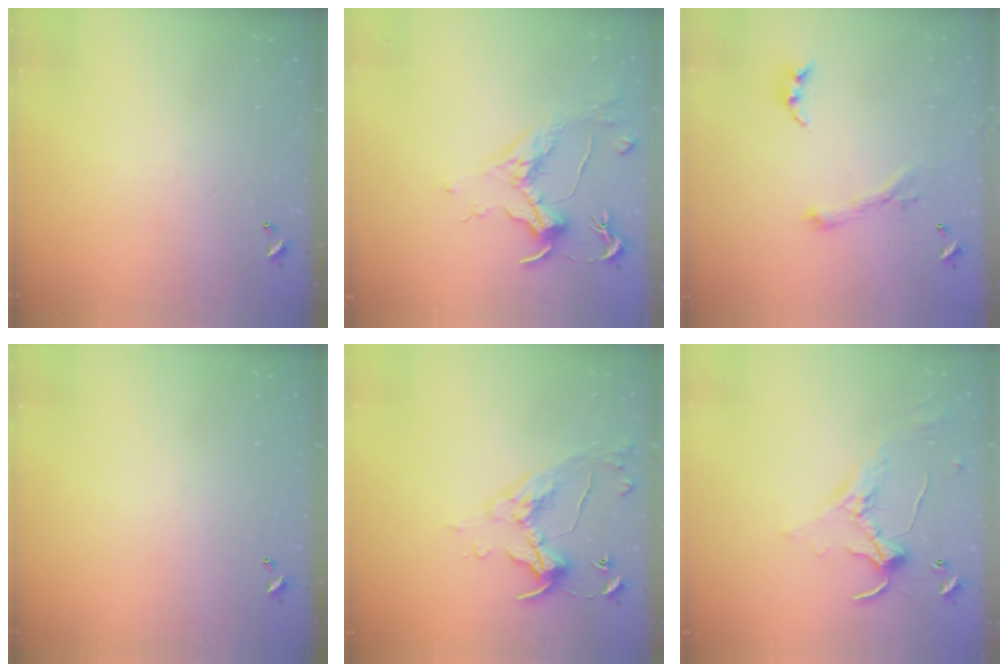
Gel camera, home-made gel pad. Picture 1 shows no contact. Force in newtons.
{"total": 1.7, "press": 1.5, "slide": 0.9}
{"total": 1.1, "press": 0.6, "slide": 0.9}
{"total": 0.0}
{"total": 6.8, "press": 6.7, "slide": 0.8}
{"total": 1.0, "press": 0.5, "slide": 0.8}